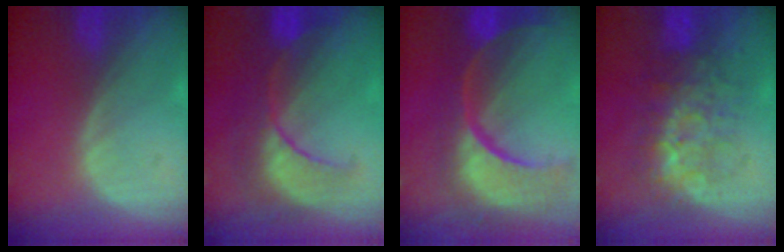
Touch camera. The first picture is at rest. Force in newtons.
{"total": 8.1, "press": 8.1, "slide": 0.7}
{"total": 14.0, "press": 11.1, "slide": 8.4}
{"total": 8.0, "press": 7.8, "slide": 1.9}